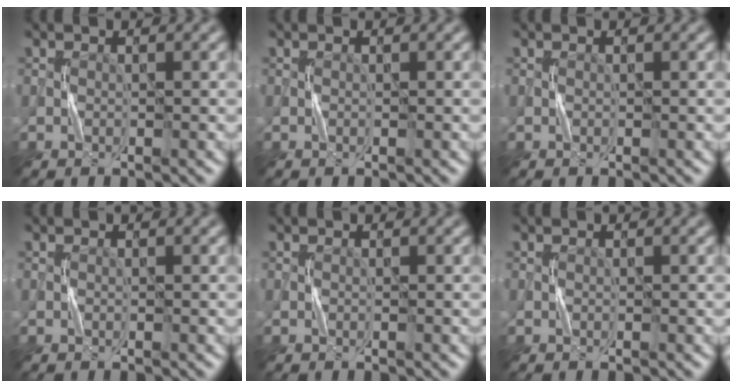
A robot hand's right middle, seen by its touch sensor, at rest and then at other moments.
{"total": 0.0}
{"total": 0.0}
{"total": 0.0}
{"total": 0.0}
{"total": 0.0}